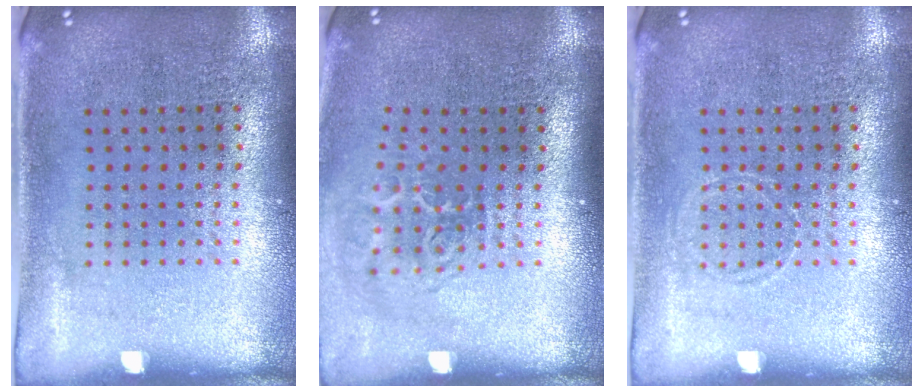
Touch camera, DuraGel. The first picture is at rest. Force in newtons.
{"total": 2.0, "press": 1.3, "slide": 1.5}
{"total": 0.6, "press": 0.6, "slide": 0.0}